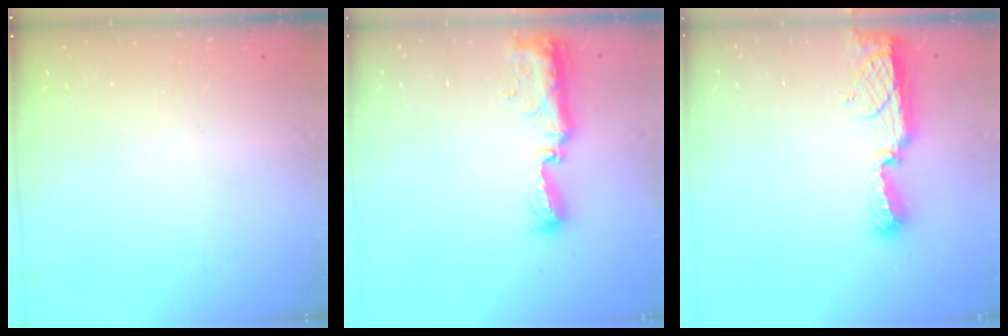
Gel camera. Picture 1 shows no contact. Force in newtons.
{"total": 11.2, "press": 10.1, "slide": 4.8}
{"total": 11.4, "press": 10.2, "slide": 4.9}